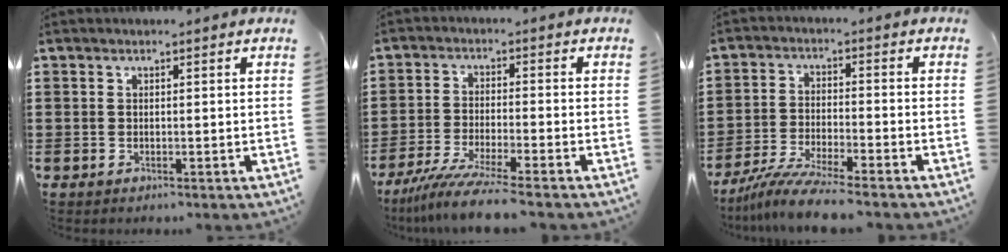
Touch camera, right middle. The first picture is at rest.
{"total": 6.7, "force": [-5.7, -0.4, 3.5], "torque": [-0.080, -0.021, -0.110]}
{"total": 7.0, "force": [-6.4, -0.3, 2.9], "torque": [-0.059, -0.011, -0.121]}